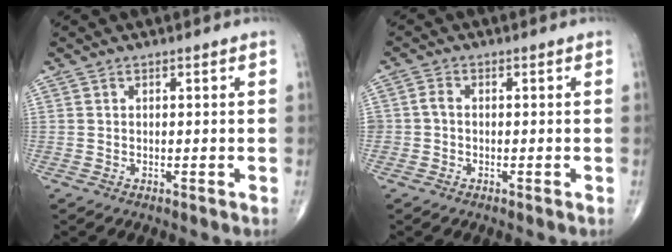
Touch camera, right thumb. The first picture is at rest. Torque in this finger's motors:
{"motor_torque": [-0.30, -0.32, 0.16, 0.10, -0.02]}